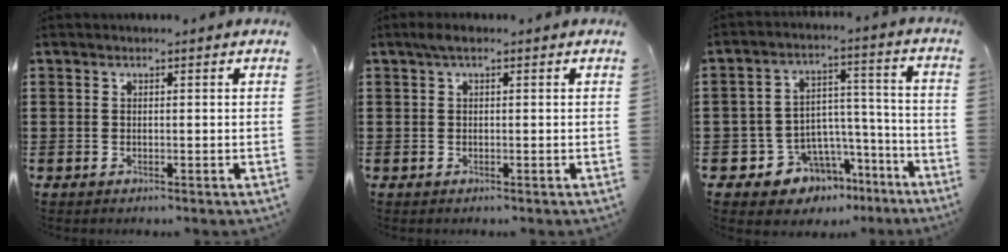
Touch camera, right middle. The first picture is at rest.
{"total": 1.1, "force": [0.3, 0.1, 1.0], "torque": [-0.020, 0.004, 0.005]}
{"total": 8.0, "force": [-6.0, 5.2, 1.0], "torque": [-0.028, 0.026, -0.107]}